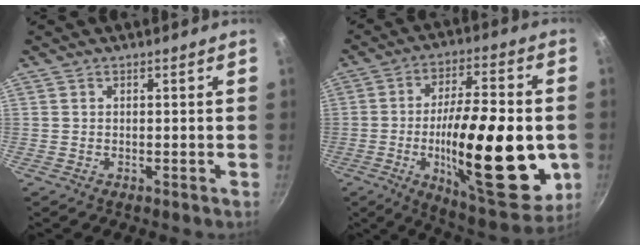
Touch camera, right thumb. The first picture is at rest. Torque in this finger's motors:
{"motor_torque": [2.58, 2.44, 2.57, -0.20, 0.71]}